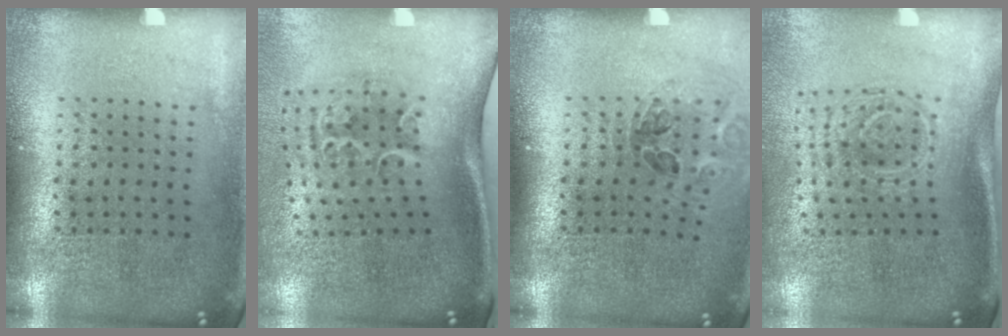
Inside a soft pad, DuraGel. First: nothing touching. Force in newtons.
{"total": 2.3, "press": 1.4, "slide": 1.8}
{"total": 1.0, "press": 1.0, "slide": 0.3}
{"total": 1.7, "press": 1.2, "slide": 1.2}